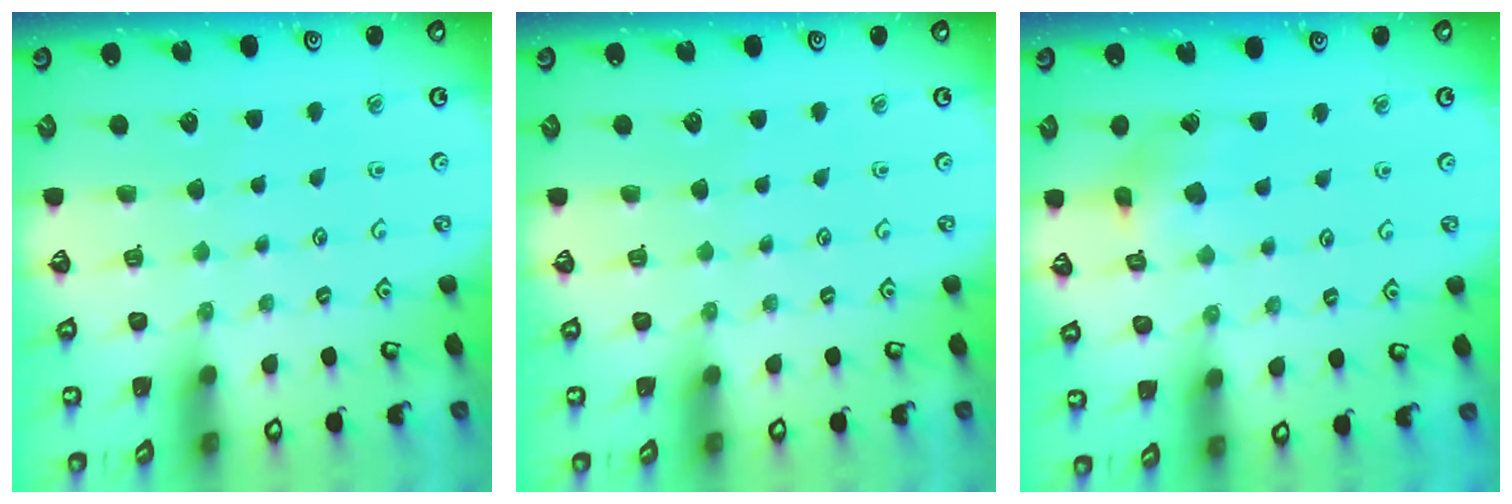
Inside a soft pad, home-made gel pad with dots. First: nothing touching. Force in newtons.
{"total": 0.0}
{"total": 7.0, "press": 6.9, "slide": 0.5}